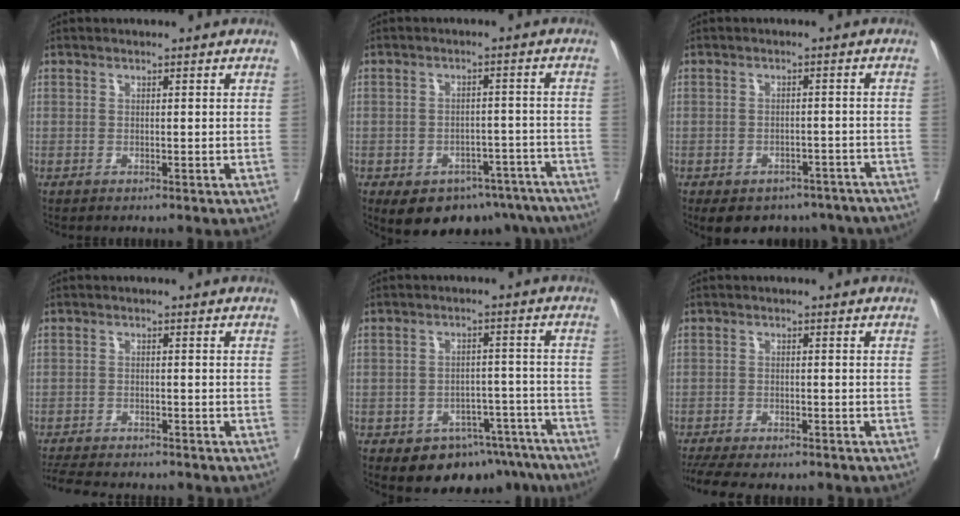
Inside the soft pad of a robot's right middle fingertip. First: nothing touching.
{"total": 14.1, "force": [-10.3, 8.1, 5.3], "torque": [-0.061, 0.023, -0.117]}
{"total": 13.5, "force": [-11.0, 6.9, 3.9], "torque": [-0.063, 0.010, -0.114]}
{"total": 11.8, "force": [-10.6, 2.5, 4.5], "torque": [-0.079, -0.012, -0.147]}
{"total": 10.7, "force": [-8.2, 6.2, 2.9], "torque": [-0.005, 0.036, -0.102]}
{"total": 13.0, "force": [-11.3, 3.3, 5.5], "torque": [-0.108, -0.010, -0.154]}